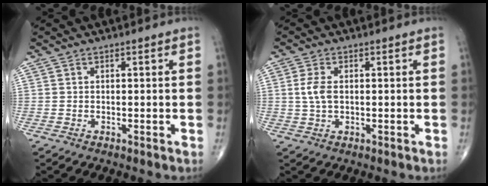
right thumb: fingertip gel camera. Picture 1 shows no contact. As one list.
[{"total": 3.9, "force": [0.3, 2.2, 3.2], "torque": [-0.073, 0.004, 0.006]}]